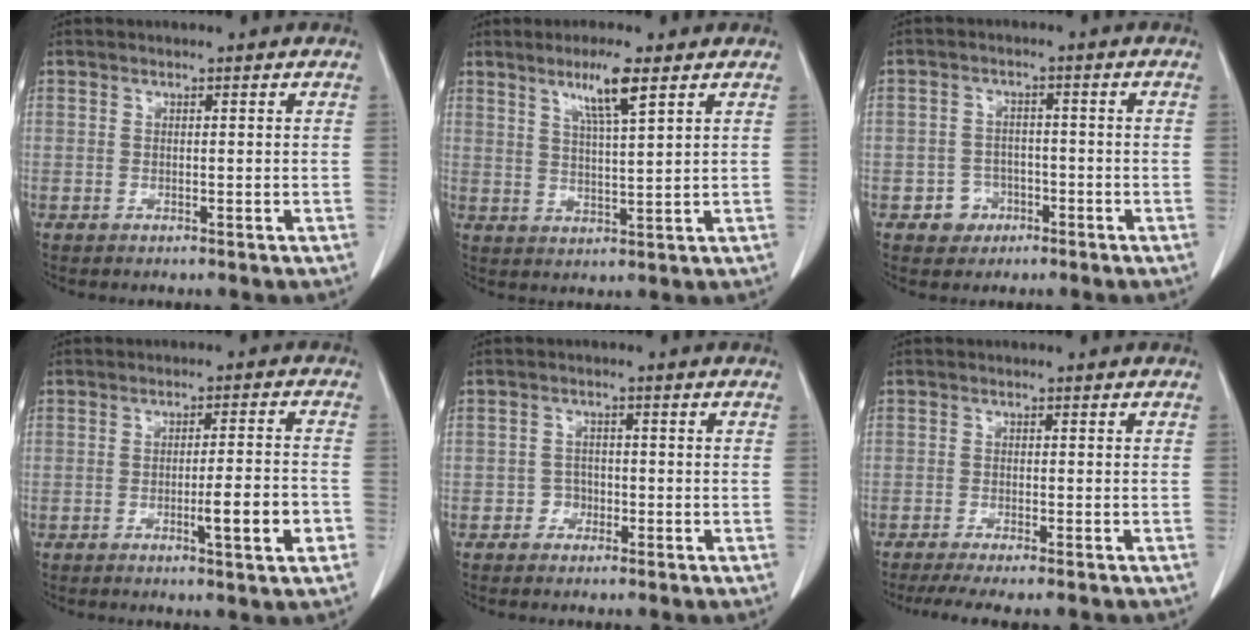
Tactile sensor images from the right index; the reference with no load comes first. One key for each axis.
{"total": 6.2, "fx": 3.6, "fy": -0.2, "fz": 5.0, "tx": -0.093, "ty": -0.003, "tz": 0.067}
{"total": 3.7, "fx": -1.6, "fy": 3.3, "fz": 0.3, "tx": 0.004, "ty": 0.015, "tz": -0.019}
{"total": 6.9, "fx": -2.5, "fy": 0.2, "fz": 6.4, "tx": -0.091, "ty": -0.002, "tz": -0.034}
{"total": 1.8, "fx": -1.0, "fy": 1.5, "fz": 0.3, "tx": 0.002, "ty": 0.010, "tz": -0.019}
{"total": 7.6, "fx": -6.4, "fy": 0.3, "fz": 4.0, "tx": -0.049, "ty": -0.012, "tz": -0.097}